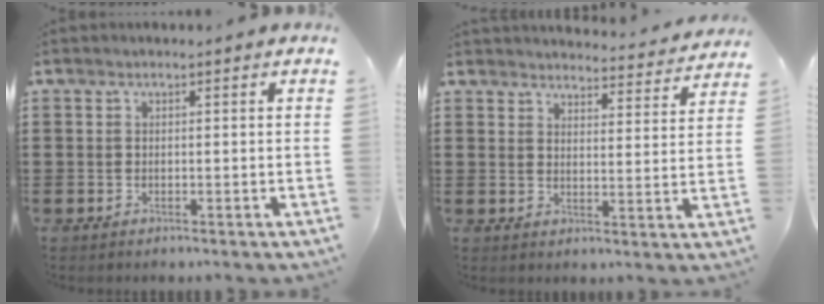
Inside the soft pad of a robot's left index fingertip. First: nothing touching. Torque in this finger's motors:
{"motor_torque": [2.14, 0.00, 0.08, 0.01]}